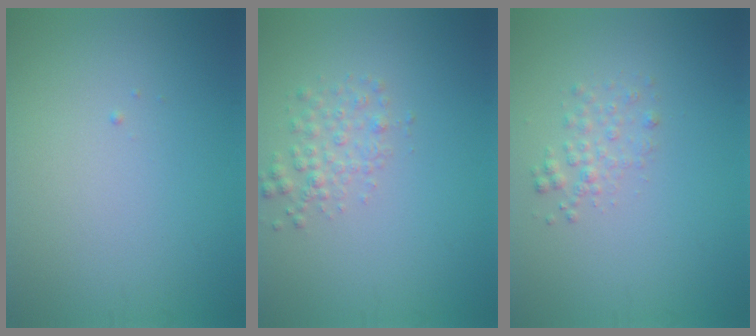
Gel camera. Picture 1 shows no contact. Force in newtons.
{"total": 2.0, "press": 2.0, "slide": 0.1}
{"total": 1.5, "press": 1.5, "slide": 0.0}